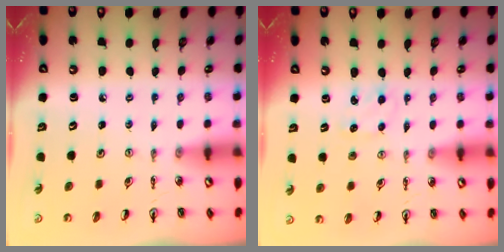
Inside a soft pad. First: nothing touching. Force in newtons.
{"total": 4.2, "press": 4.2, "slide": 0.5}